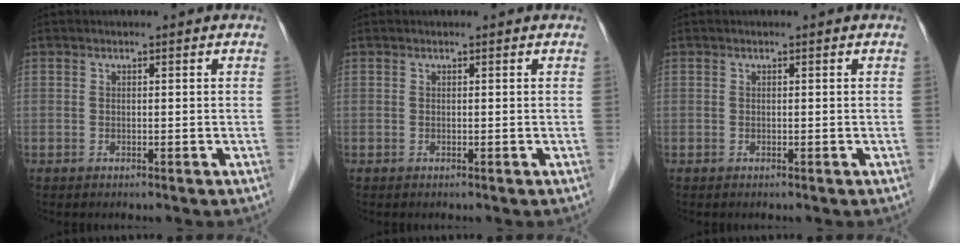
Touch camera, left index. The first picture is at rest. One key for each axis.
{"total": 0.0}
{"total": 0.0}